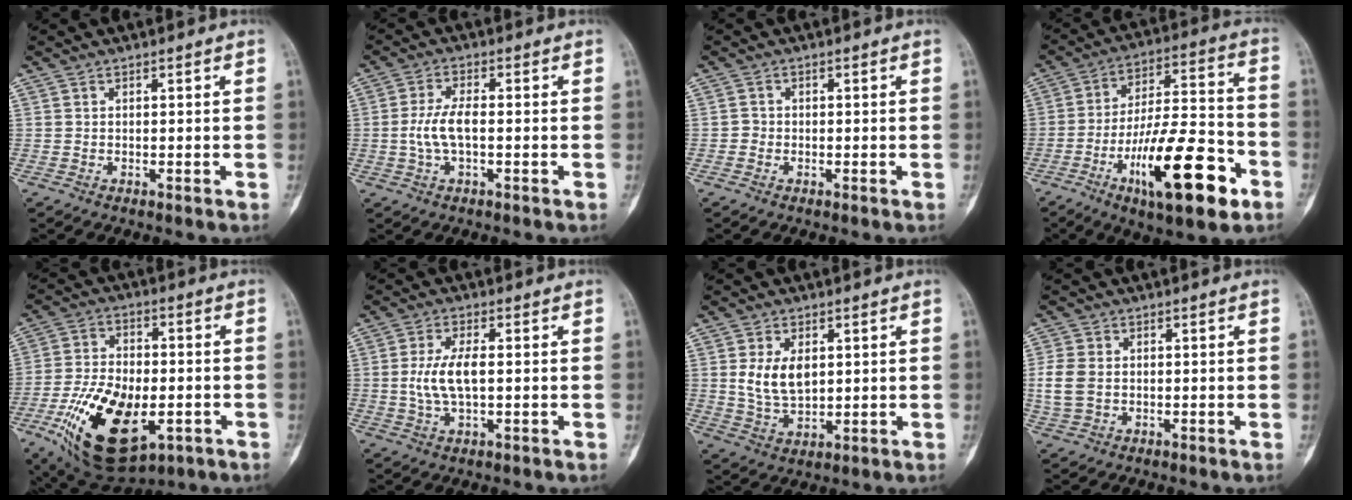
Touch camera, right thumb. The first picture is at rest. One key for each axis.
{"total": 5.5, "fx": -0.6, "fy": 2.2, "fz": 5.0, "tx": -0.113, "ty": 0.012, "tz": -0.014}
{"total": 1.1, "fx": -0.4, "fy": 1.0, "fz": 0.2, "tx": 0.010, "ty": 0.006, "tz": -0.010}
{"total": 21.6, "fx": -9.5, "fy": 6.7, "fz": 18.3, "tx": -0.306, "ty": 0.047, "tz": -0.150}
{"total": 20.8, "fx": -7.2, "fy": 11.0, "fz": 16.2, "tx": -0.285, "ty": 0.011, "tz": -0.104}
{"total": 6.8, "fx": 0.1, "fy": 2.7, "fz": 6.2, "tx": -0.132, "ty": 0.003, "tz": 0.000}
{"total": 8.0, "fx": 1.6, "fy": 4.9, "fz": 6.1, "tx": -0.100, "ty": -0.011, "tz": 0.040}
{"total": 5.5, "fx": 0.0, "fy": 4.0, "fz": 3.7, "tx": -0.085, "ty": 0.004, "tz": 0.003}